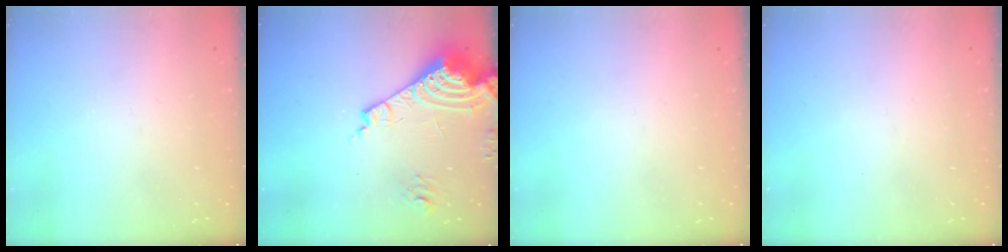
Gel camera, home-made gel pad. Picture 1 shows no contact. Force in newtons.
{"total": 15.2, "press": 15.0, "slide": 2.1}
{"total": 0.0}
{"total": 0.0}